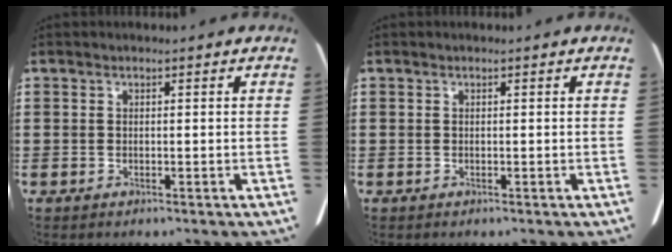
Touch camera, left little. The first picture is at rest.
{"total": 0.0}